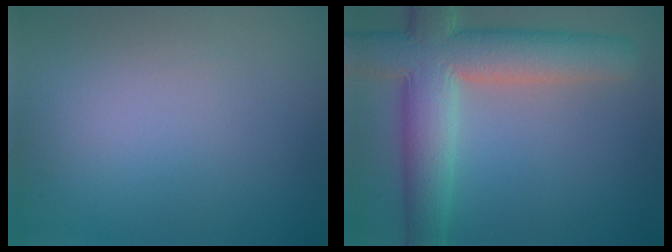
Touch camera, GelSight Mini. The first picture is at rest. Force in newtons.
{"total": 9.3, "press": 9.3, "slide": 0.6}